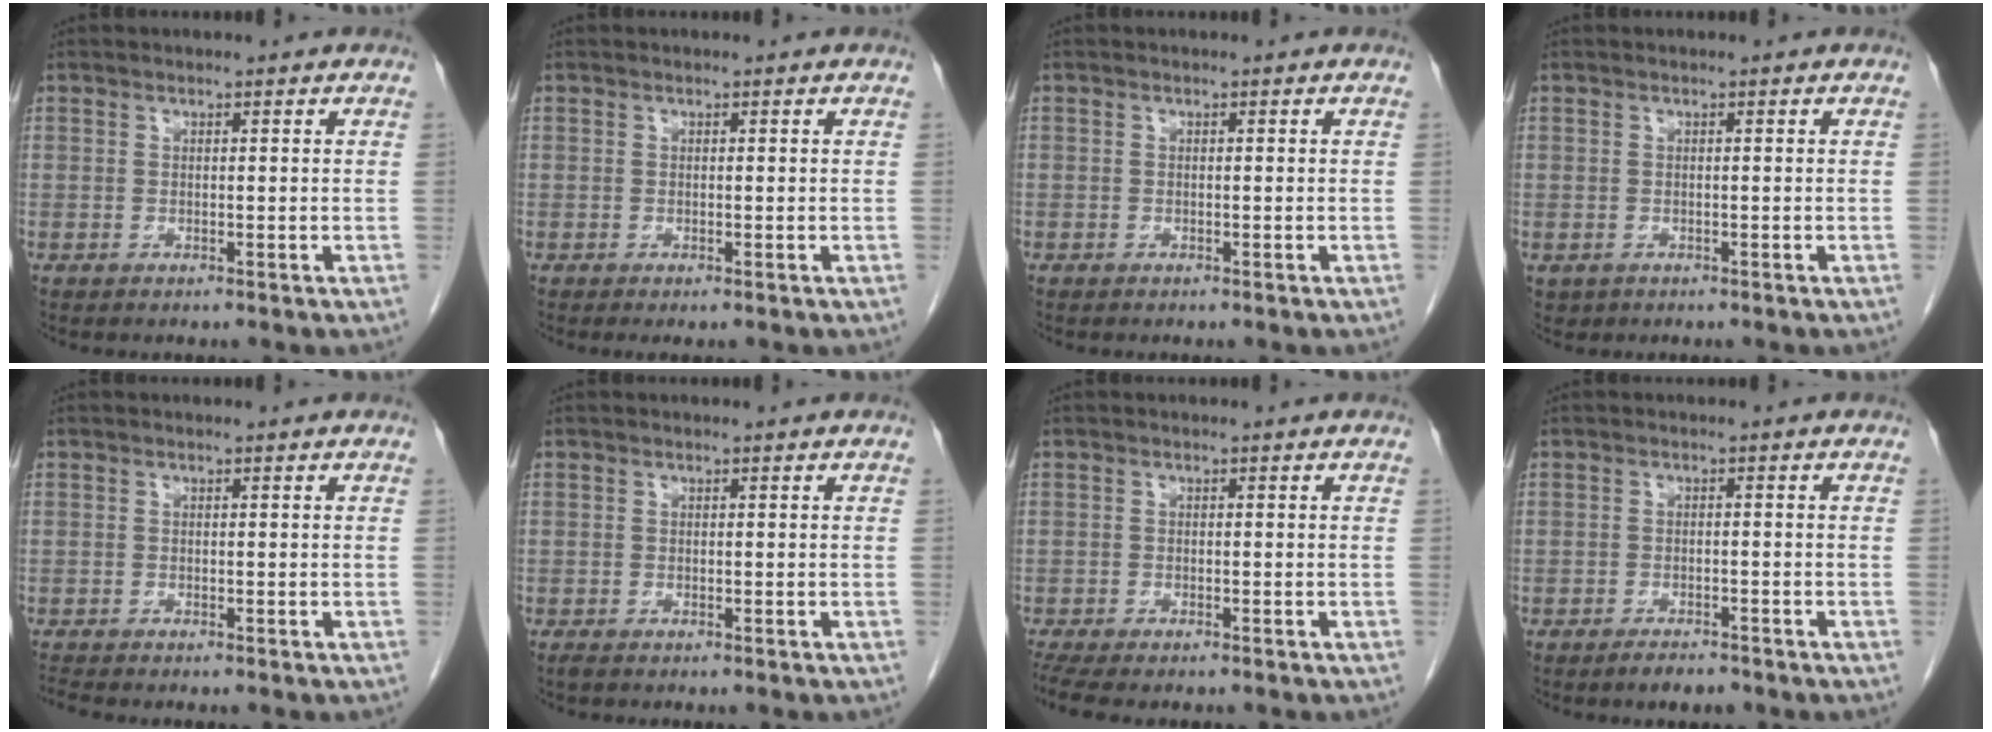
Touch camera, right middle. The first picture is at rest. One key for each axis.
{"total": 0.5, "fx": -0.4, "fy": 0.1, "fz": 0.4, "tx": -0.006, "ty": -0.003, "tz": -0.004}
{"total": 0.0}
{"total": 1.5, "fx": -1.1, "fy": 1.1, "fz": -0.1, "tx": -0.006, "ty": 0.003, "tz": -0.017}
{"total": 0.9, "fx": -0.9, "fy": -0.4, "fz": 0.0, "tx": -0.007, "ty": -0.004, "tz": -0.017}
{"total": 0.5, "fx": -0.4, "fy": 0.1, "fz": 0.3, "tx": -0.011, "ty": -0.003, "tz": -0.008}
{"total": 6.3, "fx": -5.1, "fy": 1.6, "fz": 3.2, "tx": -0.055, "ty": -0.008, "tz": -0.082}
{"total": 2.6, "fx": -2.1, "fy": 0.8, "fz": 1.3, "tx": -0.025, "ty": -0.002, "tz": -0.030}